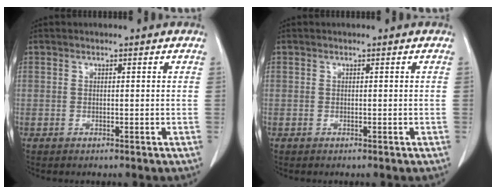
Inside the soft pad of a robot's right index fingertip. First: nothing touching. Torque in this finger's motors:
{"motor_torque": [0.00, 0.00, 0.00, 0.00]}